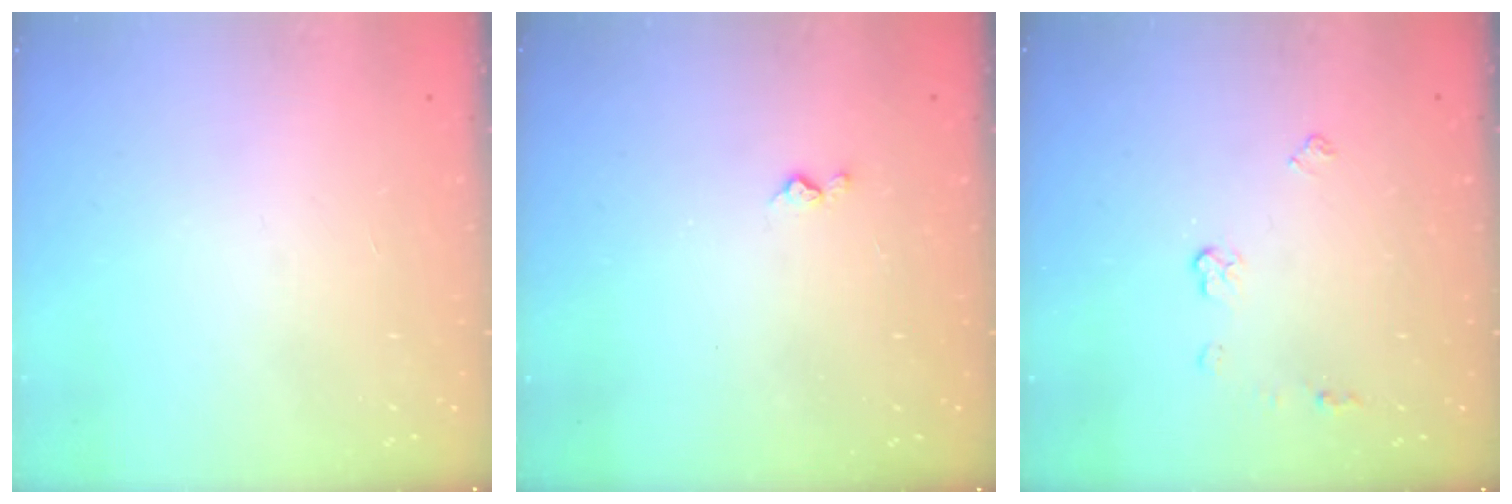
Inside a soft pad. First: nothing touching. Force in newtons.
{"total": 3.0, "press": 3.0, "slide": 0.5}
{"total": 3.8, "press": 3.7, "slide": 0.6}